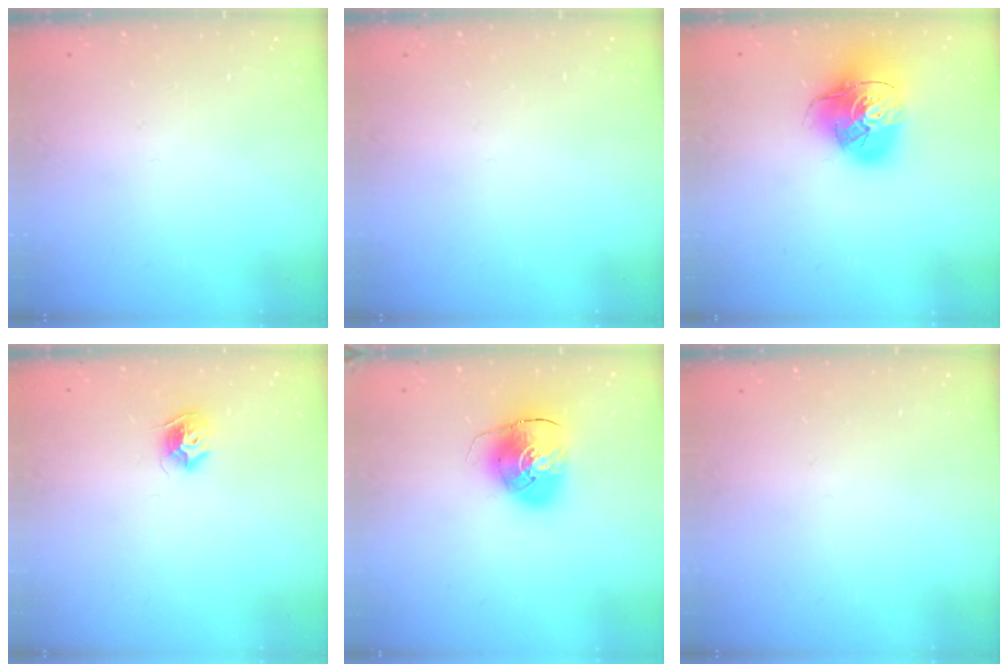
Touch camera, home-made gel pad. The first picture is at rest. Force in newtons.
{"total": 0.0}
{"total": 17.1, "press": 17.0, "slide": 2.5}
{"total": 8.0, "press": 7.9, "slide": 0.5}
{"total": 10.0, "press": 9.9, "slide": 1.5}
{"total": 0.0}